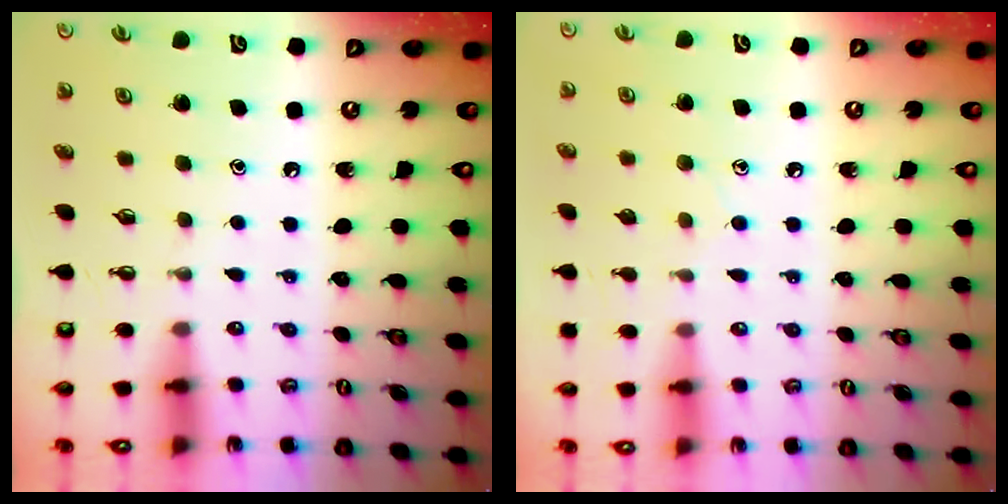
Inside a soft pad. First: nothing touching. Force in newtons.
{"total": 6.0, "press": 6.0, "slide": 0.5}